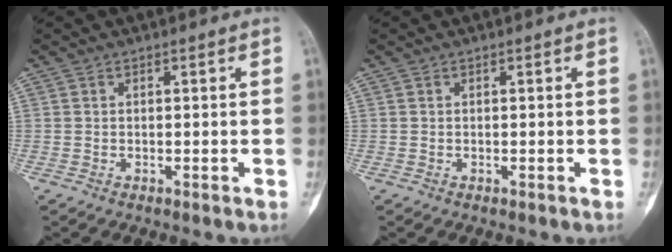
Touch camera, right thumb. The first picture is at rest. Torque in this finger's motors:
{"motor_torque": [-0.04, 0.05, -0.20, -0.12, 0.00]}